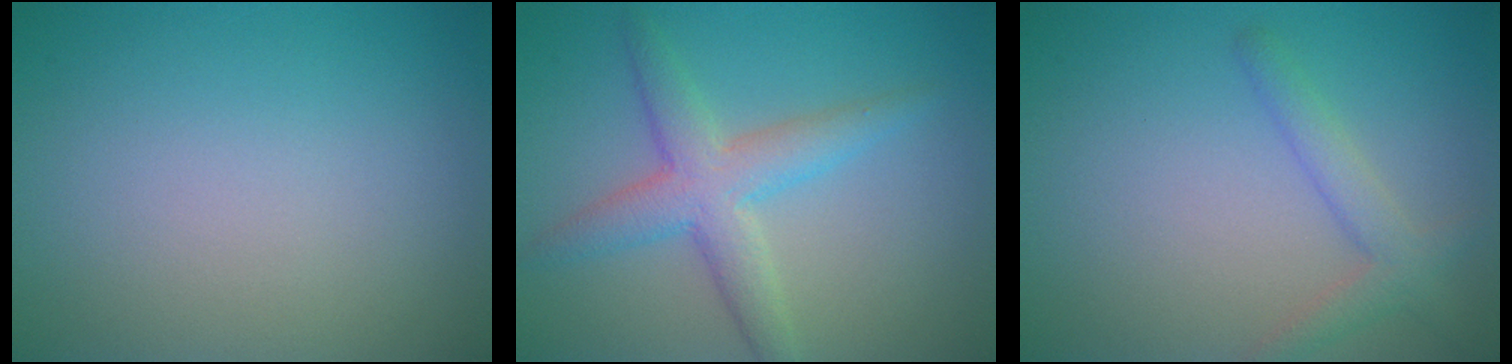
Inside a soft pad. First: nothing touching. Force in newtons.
{"total": 4.3, "press": 4.3, "slide": 0.1}
{"total": 2.4, "press": 2.4, "slide": 0.2}